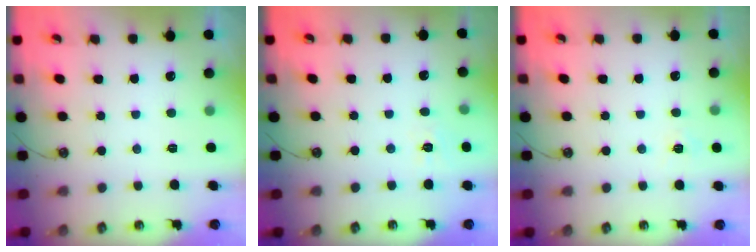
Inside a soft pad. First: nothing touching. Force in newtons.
{"total": 3.8, "press": 3.8, "slide": 0.5}
{"total": 4.3, "press": 4.3, "slide": 0.4}